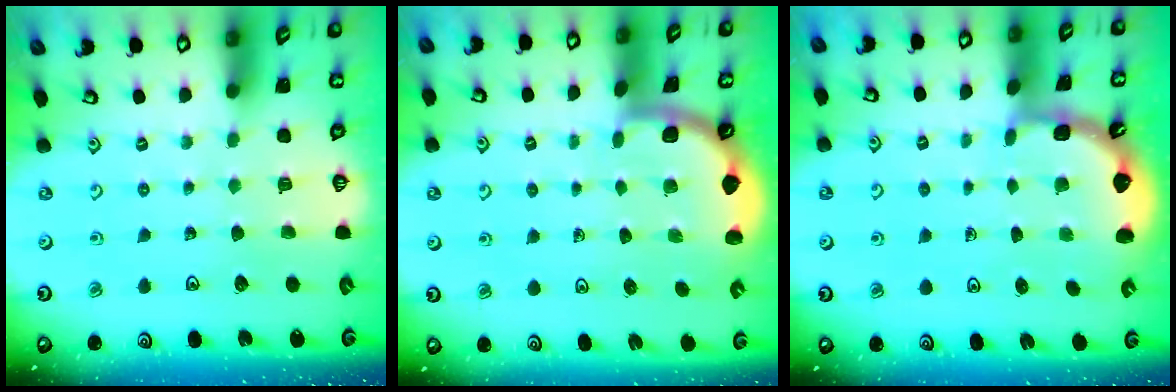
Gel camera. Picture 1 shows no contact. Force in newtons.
{"total": 1.9, "press": 1.9, "slide": 0.0}
{"total": 2.0, "press": 2.0, "slide": 0.2}